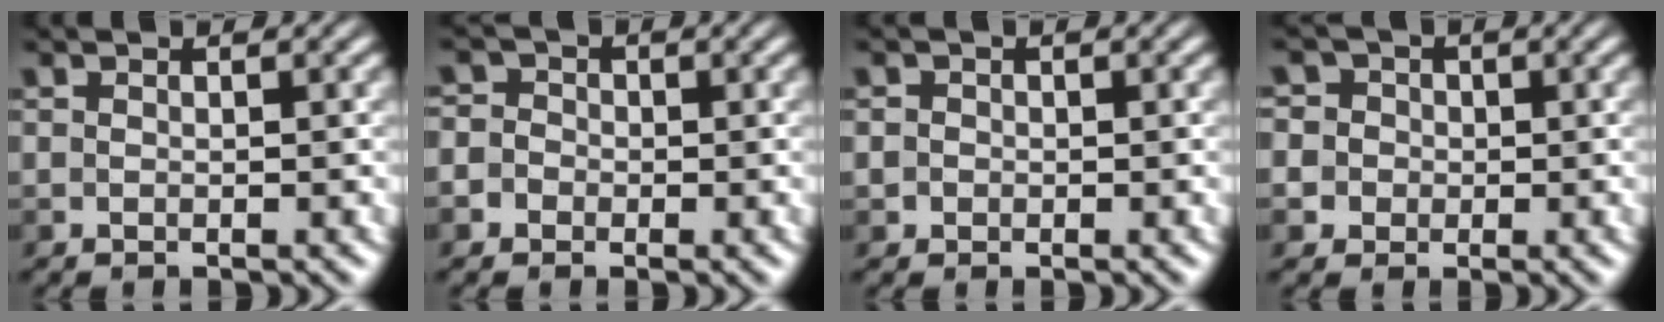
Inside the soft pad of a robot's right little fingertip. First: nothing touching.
{"total": 3.4, "force": [-0.4, 3.1, 1.2], "torque": [-0.025, 0.015, -0.027]}
{"total": 1.0, "force": [-0.2, 1.0, 0.1], "torque": [-0.007, -0.001, -0.009]}
{"total": 7.2, "force": [2.9, 6.0, 2.7], "torque": [-0.063, 0.023, 0.027]}